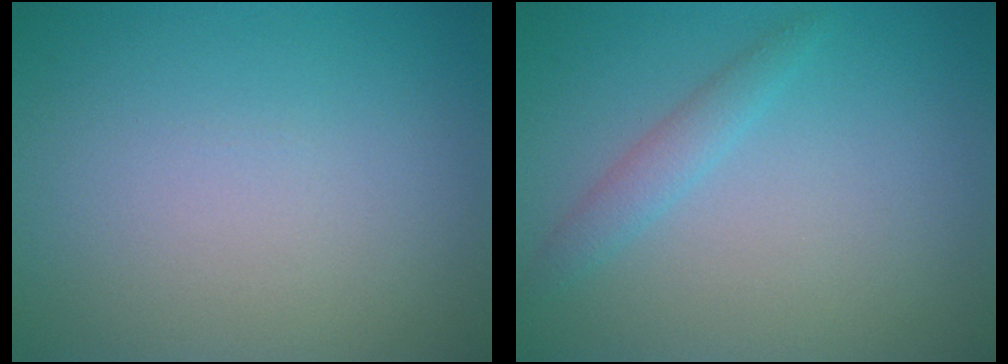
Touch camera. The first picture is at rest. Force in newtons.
{"total": 1.6, "press": 1.6, "slide": 0.0}